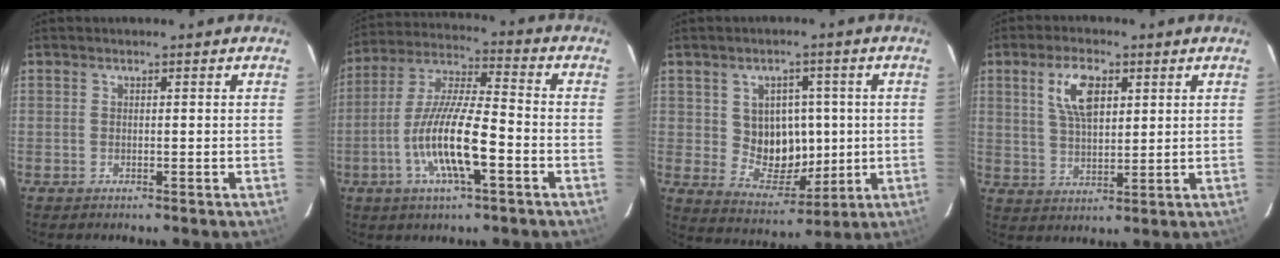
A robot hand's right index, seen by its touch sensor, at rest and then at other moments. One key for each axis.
{"total": 14.5, "fx": -5.0, "fy": 3.0, "fz": 13.3, "tx": -0.267, "ty": -0.006, "tz": -0.098}
{"total": 9.6, "fx": 0.7, "fy": 8.2, "fz": 4.8, "tx": -0.089, "ty": 0.003, "tz": 0.031}
{"total": 8.1, "fx": 3.3, "fy": 3.8, "fz": 6.4, "tx": -0.120, "ty": 0.010, "tz": 0.064}